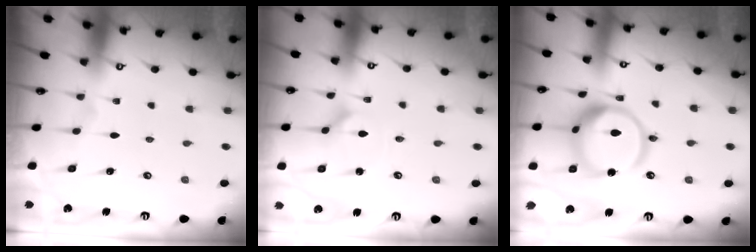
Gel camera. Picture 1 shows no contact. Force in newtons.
{"total": 2.1, "press": 2.1, "slide": 0.3}
{"total": 16.5, "press": 16.4, "slide": 1.6}